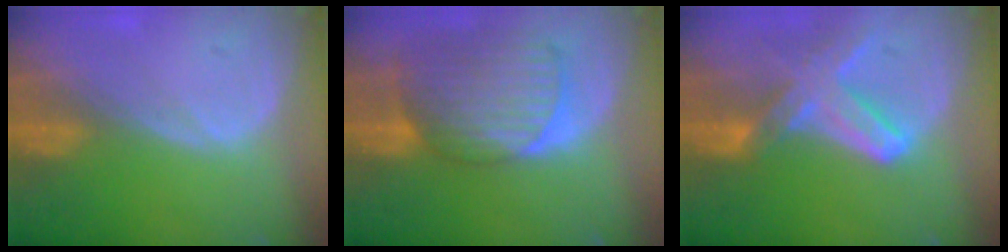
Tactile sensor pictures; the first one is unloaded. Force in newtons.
{"total": 9.9, "press": 8.5, "slide": 5.0}
{"total": 7.9, "press": 7.0, "slide": 3.6}